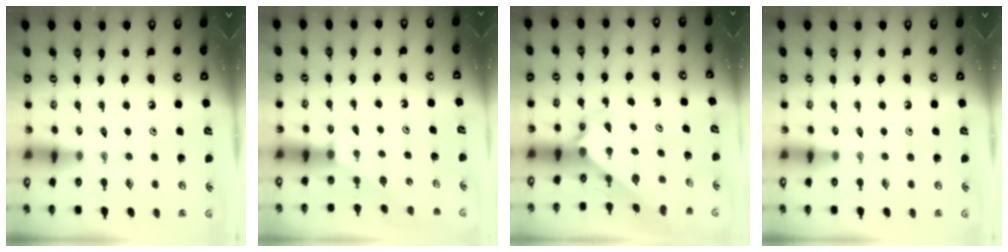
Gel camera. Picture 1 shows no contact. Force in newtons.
{"total": 1.8, "press": 1.8, "slide": 0.2}
{"total": 2.3, "press": 2.3, "slide": 0.2}
{"total": 0.0}